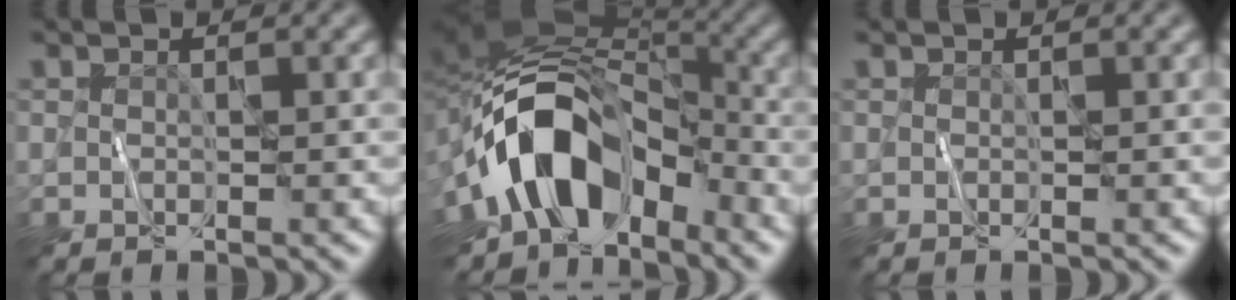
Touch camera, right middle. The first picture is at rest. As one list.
[{"total": 11.0, "force": [-5.1, 6.8, 6.9], "torque": [-0.109, 0.012, -0.102]}, {"total": 0.0}]